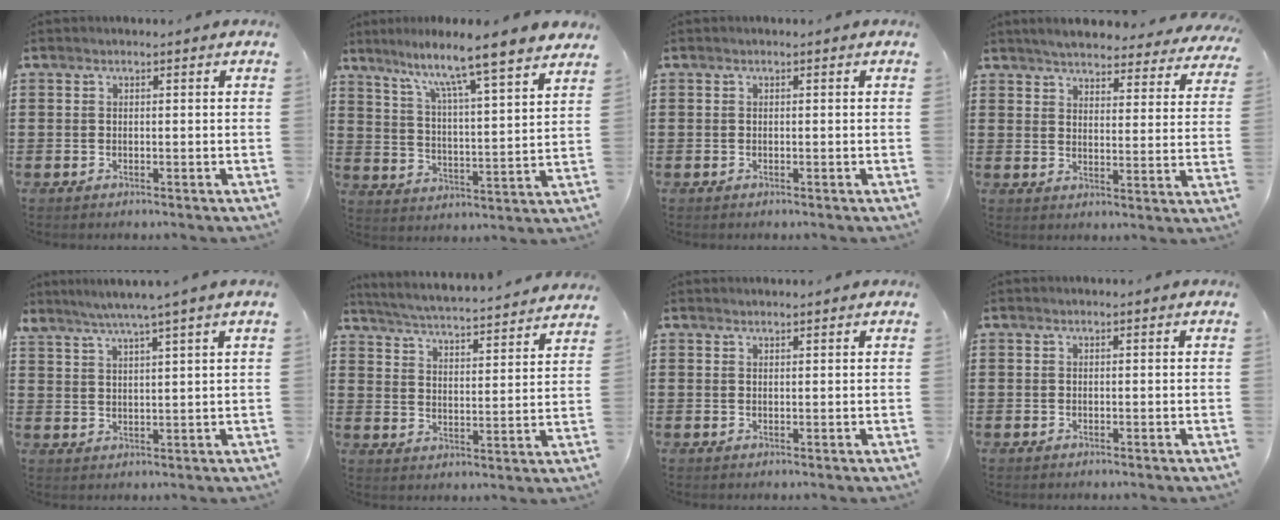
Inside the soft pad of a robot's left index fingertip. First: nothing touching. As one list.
[{"total": 8.5, "force": [7.2, -1.2, 4.3], "torque": [-0.104, -0.060, 0.111]}, {"total": 0.0}, {"total": 4.7, "force": [4.6, 0.1, 0.9], "torque": [-0.041, -0.029, 0.079]}, {"total": 4.1, "force": [3.5, -1.0, 1.9], "torque": [-0.046, -0.015, 0.059]}, {"total": 4.0, "force": [3.9, -0.8, 0.8], "torque": [-0.037, -0.038, 0.058]}, {"total": 1.0, "force": [1.0, 0.0, 0.1], "torque": [-0.004, -0.002, 0.021]}, {"total": 0.0}]